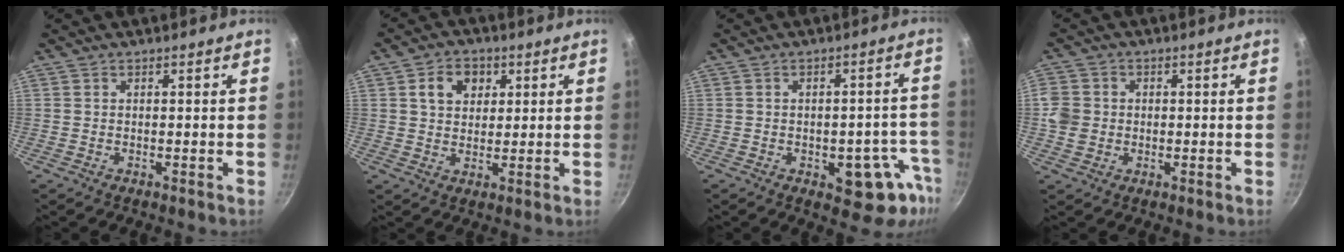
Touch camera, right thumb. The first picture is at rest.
{"total": 6.5, "force": [2.3, 5.1, 3.4], "torque": [-0.030, 0.002, 0.032]}
{"total": 11.2, "force": [-4.5, 5.9, 8.4], "torque": [-0.032, 0.025, -0.053]}
{"total": 5.3, "force": [-0.2, 4.9, 2.1], "torque": [-0.025, 0.007, -0.009]}